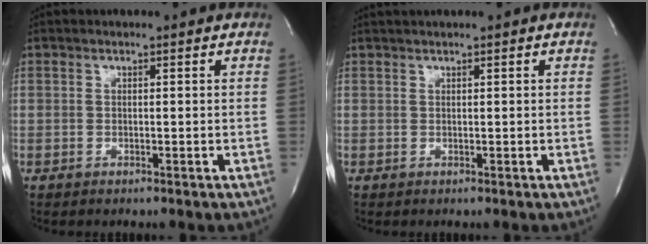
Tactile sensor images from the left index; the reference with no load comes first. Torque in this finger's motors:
{"motor_torque": [0.67, -0.76, 0.16, 0.02]}